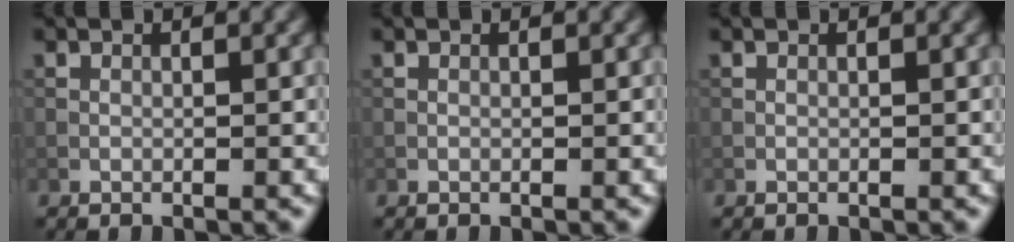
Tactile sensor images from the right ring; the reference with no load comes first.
{"total": 0.0}
{"total": 0.0}